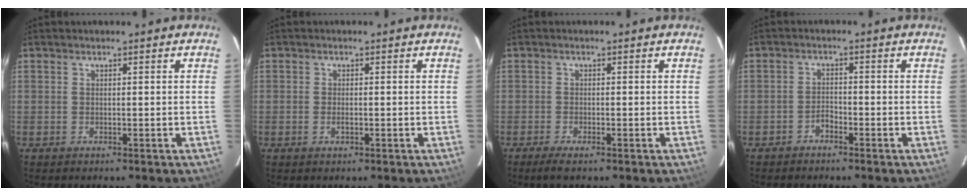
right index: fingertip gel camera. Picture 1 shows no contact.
{"total": 1.5, "force": [-0.5, 0.8, 1.2], "torque": [-0.022, 0.000, -0.009]}
{"total": 2.7, "force": [-1.9, 0.5, 1.8], "torque": [-0.043, -0.006, -0.036]}
{"total": 1.9, "force": [-1.6, 0.8, 0.6], "torque": [-0.011, 0.005, -0.028]}